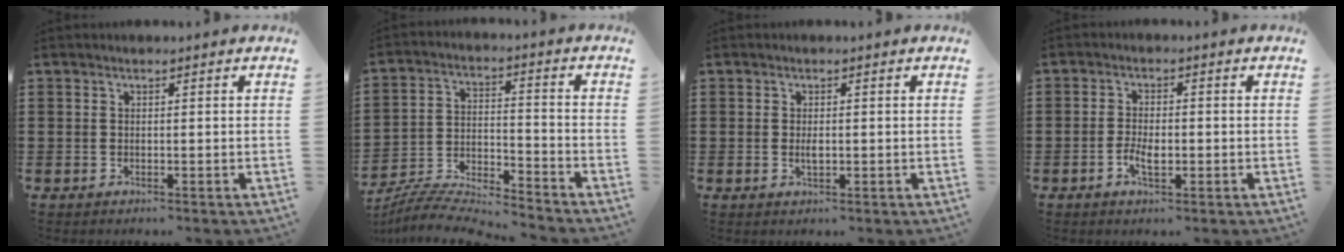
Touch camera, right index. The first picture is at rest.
{"total": 6.9, "force": [-6.7, 0.3, 1.4], "torque": [-0.036, -0.005, -0.137]}
{"total": 1.6, "force": [-0.1, 0.7, 1.4], "torque": [-0.028, 0.001, -0.002]}
{"total": 3.4, "force": [-1.1, 1.5, 2.9], "torque": [-0.060, 0.000, -0.020]}